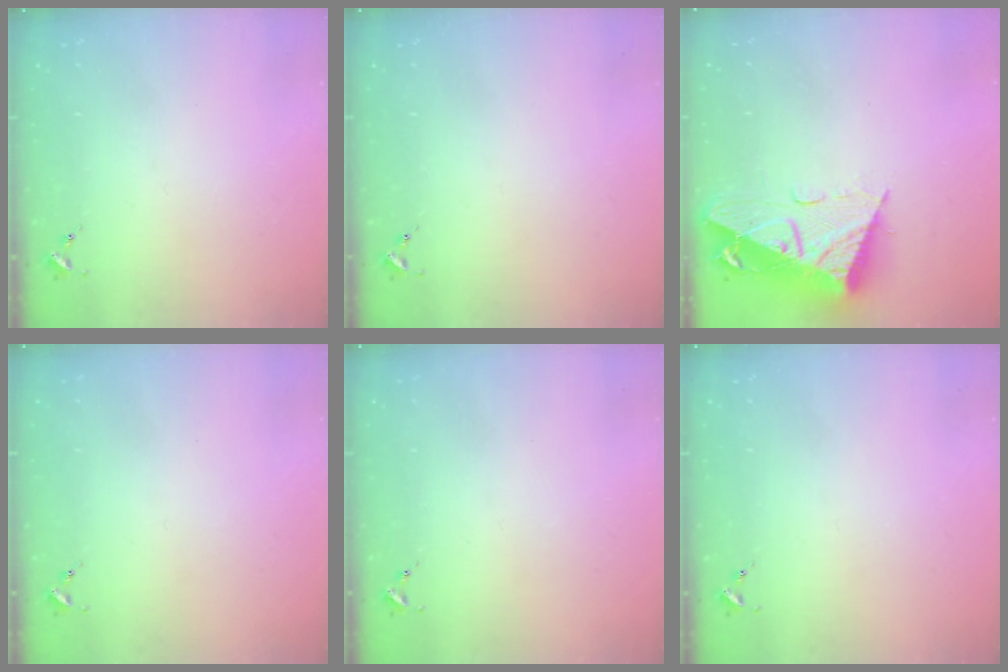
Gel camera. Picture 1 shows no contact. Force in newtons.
{"total": 0.0}
{"total": 16.6, "press": 16.5, "slide": 1.5}
{"total": 0.0}
{"total": 0.0}
{"total": 0.0}